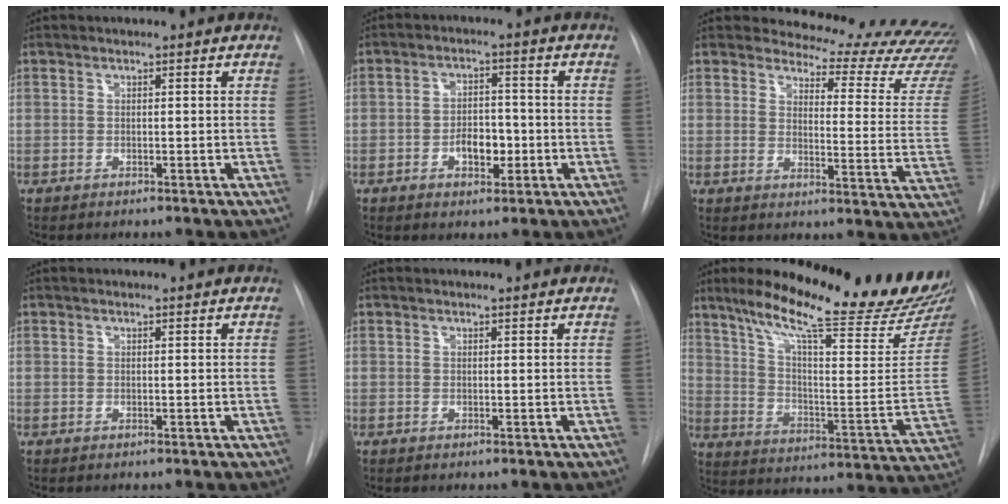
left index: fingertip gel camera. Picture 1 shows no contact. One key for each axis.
{"total": 4.8, "fx": -1.7, "fy": 2.8, "fz": 3.6, "tx": -0.056, "ty": 0.005, "tz": -0.025}
{"total": 19.8, "fx": 19.4, "fy": 2.5, "fz": 3.6, "tx": -0.027, "ty": -0.149, "tz": 0.196}
{"total": 0.0}
{"total": 1.2, "fx": 1.2, "fy": 0.1, "fz": 0.1, "tx": -0.011, "ty": 0.005, "tz": 0.010}
{"total": 26.2, "fx": 22.0, "fy": 2.2, "fz": 14.0, "tx": -0.218, "ty": -0.074, "tz": 0.301}